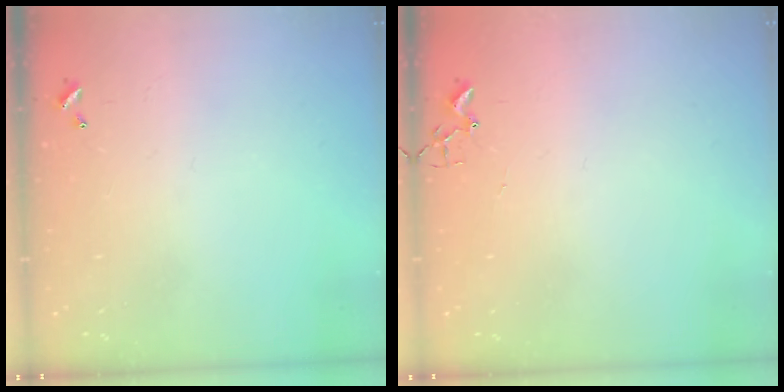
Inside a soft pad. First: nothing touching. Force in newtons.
{"total": 1.8, "press": 1.8, "slide": 0.2}